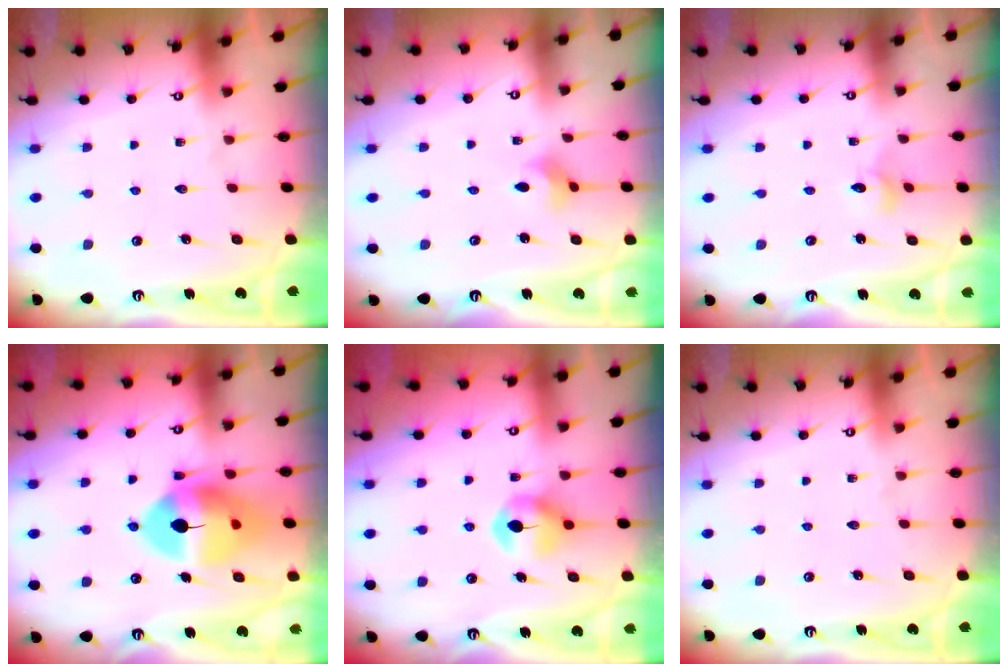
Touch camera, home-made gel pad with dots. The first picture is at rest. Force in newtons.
{"total": 2.9, "press": 2.9, "slide": 0.4}
{"total": 2.8, "press": 2.8, "slide": 0.3}
{"total": 15.3, "press": 15.1, "slide": 1.9}
{"total": 7.4, "press": 7.3, "slide": 0.3}
{"total": 0.0}